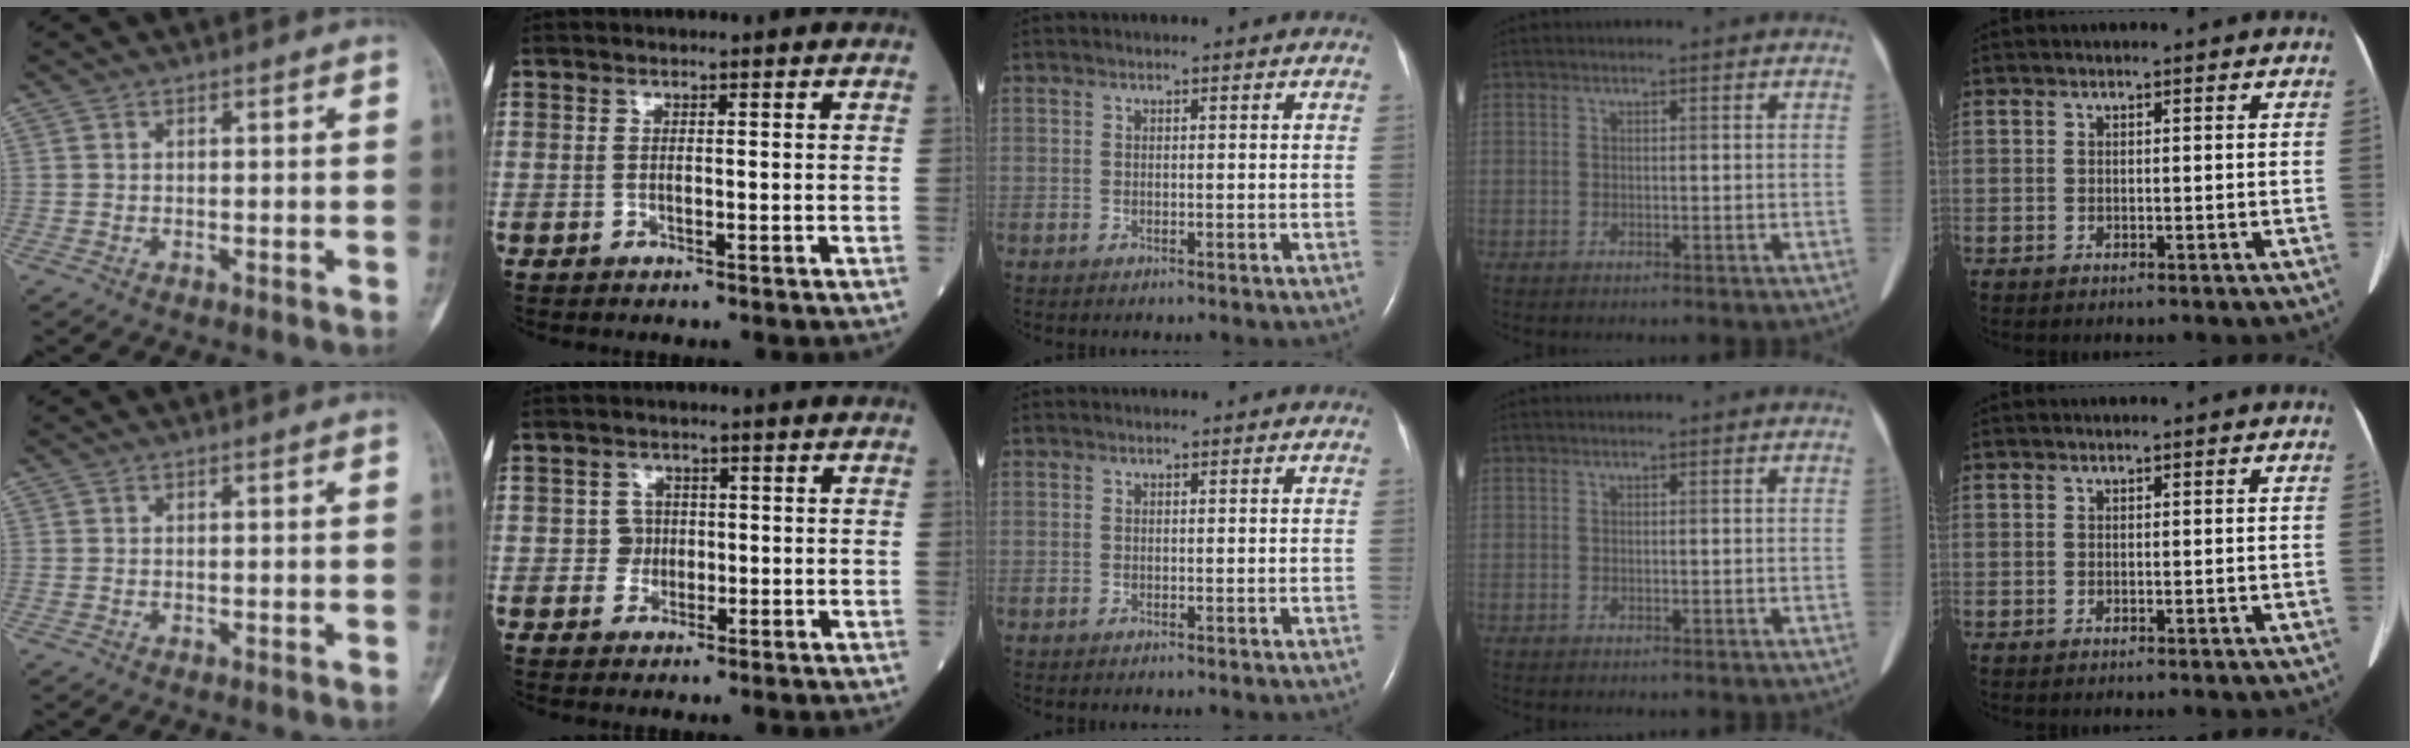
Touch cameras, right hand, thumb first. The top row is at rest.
{"index": {"total": 2.2, "force": [-0.1, 2.2, 0.1], "torque": [0.005, 0.007, -0.005]}}